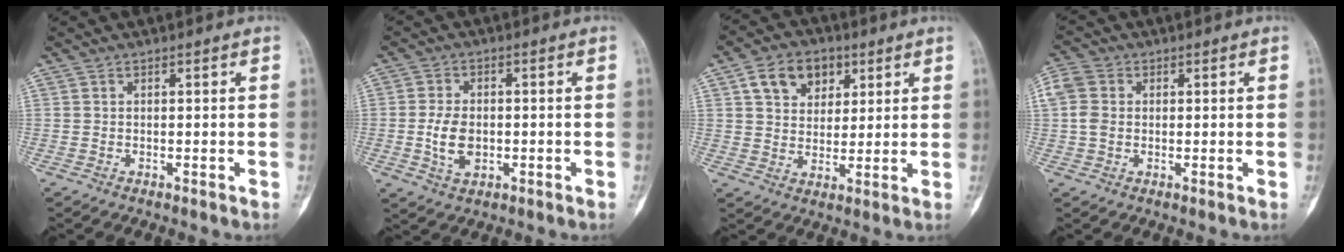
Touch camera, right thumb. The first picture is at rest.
{"total": 6.3, "force": [-1.0, 4.0, 4.7], "torque": [-0.081, 0.000, -0.016]}
{"total": 9.8, "force": [4.3, 7.1, 5.1], "torque": [-0.050, -0.009, 0.072]}
{"total": 5.0, "force": [0.6, 4.0, 2.8], "torque": [-0.068, 0.013, 0.004]}